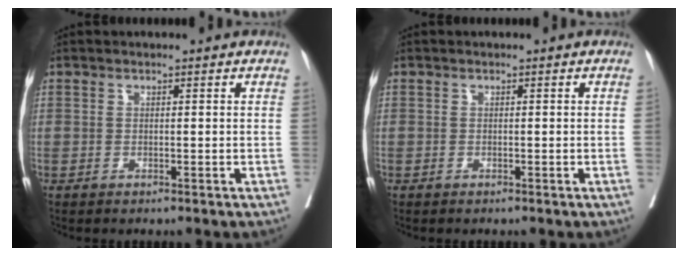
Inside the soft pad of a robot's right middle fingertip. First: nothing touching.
{"total": 0.0}